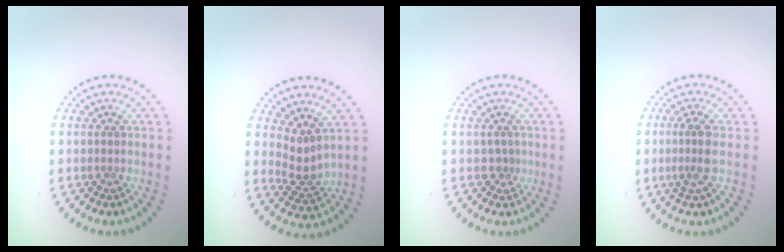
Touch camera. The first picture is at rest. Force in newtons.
{"total": 2.3, "press": 1.5, "slide": 1.7}
{"total": 0.8, "press": 0.3, "slide": 0.7}
{"total": 2.2, "press": 1.8, "slide": 1.3}